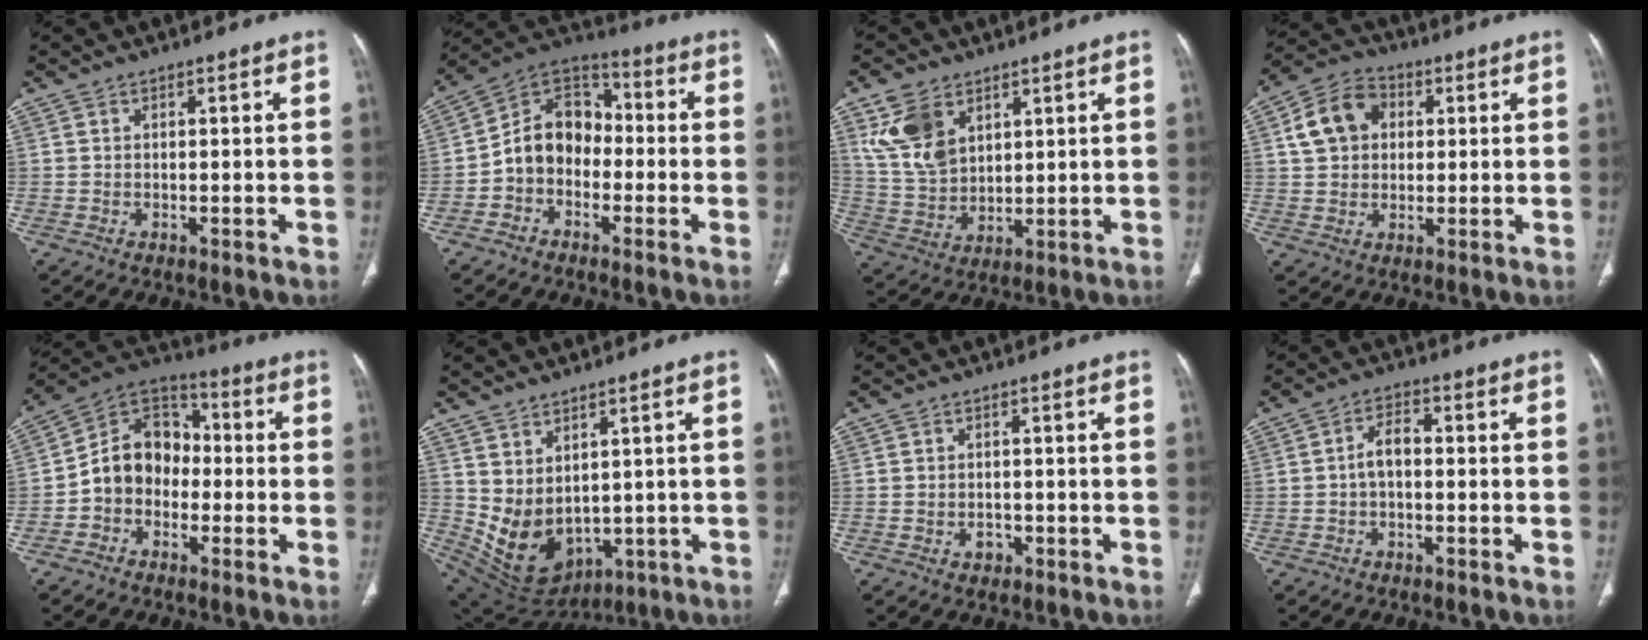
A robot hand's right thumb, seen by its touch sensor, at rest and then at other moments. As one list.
[{"total": 11.3, "force": [-2.3, 9.0, 6.5], "torque": [-0.084, 0.048, -0.058]}, {"total": 11.2, "force": [5.6, 7.2, 6.5], "torque": [-0.112, -0.020, 0.126]}, {"total": 10.0, "force": [2.4, 7.8, 5.8], "torque": [-0.090, 0.012, 0.037]}, {"total": 12.0, "force": [-2.1, 9.8, 6.7], "torque": [-0.082, 0.043, -0.054]}, {"total": 10.9, "force": [1.1, 7.5, 7.8], "torque": [-0.124, -0.018, 0.063]}, {"total": 1.9, "force": [-0.8, 1.5, 0.9], "torque": [-0.005, 0.005, -0.008]}, {"total": 3.8, "force": [-0.6, 2.1, 3.2], "torque": [-0.052, 0.018, -0.018]}]